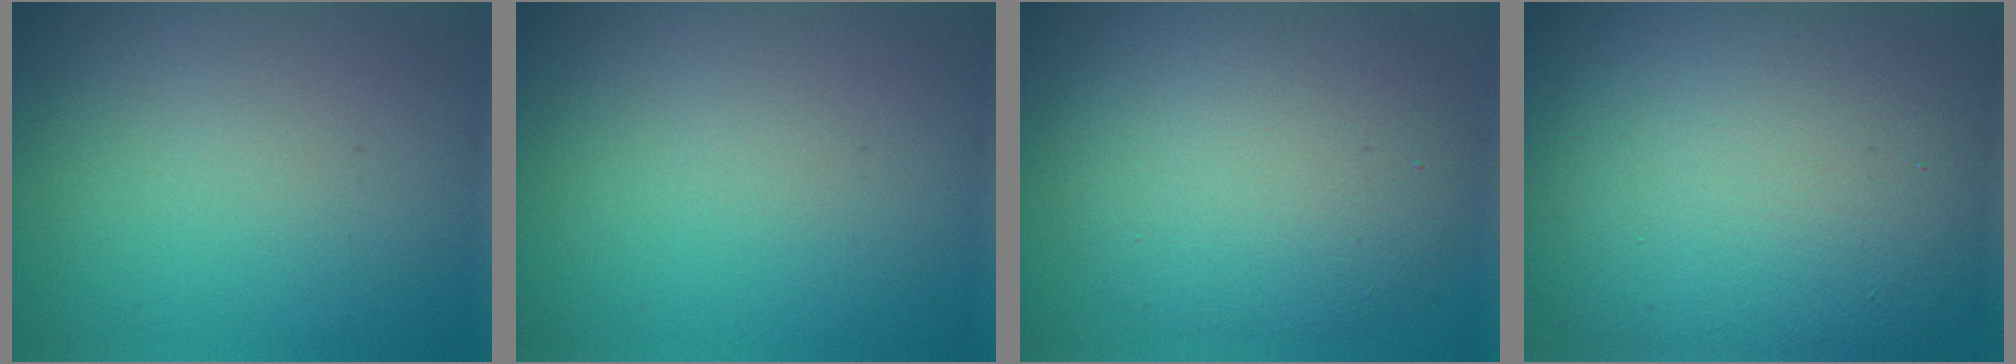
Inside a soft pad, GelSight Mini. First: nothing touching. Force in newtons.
{"total": 0.0}
{"total": 8.7, "press": 8.7, "slide": 0.6}
{"total": 20.4, "press": 20.3, "slide": 1.5}